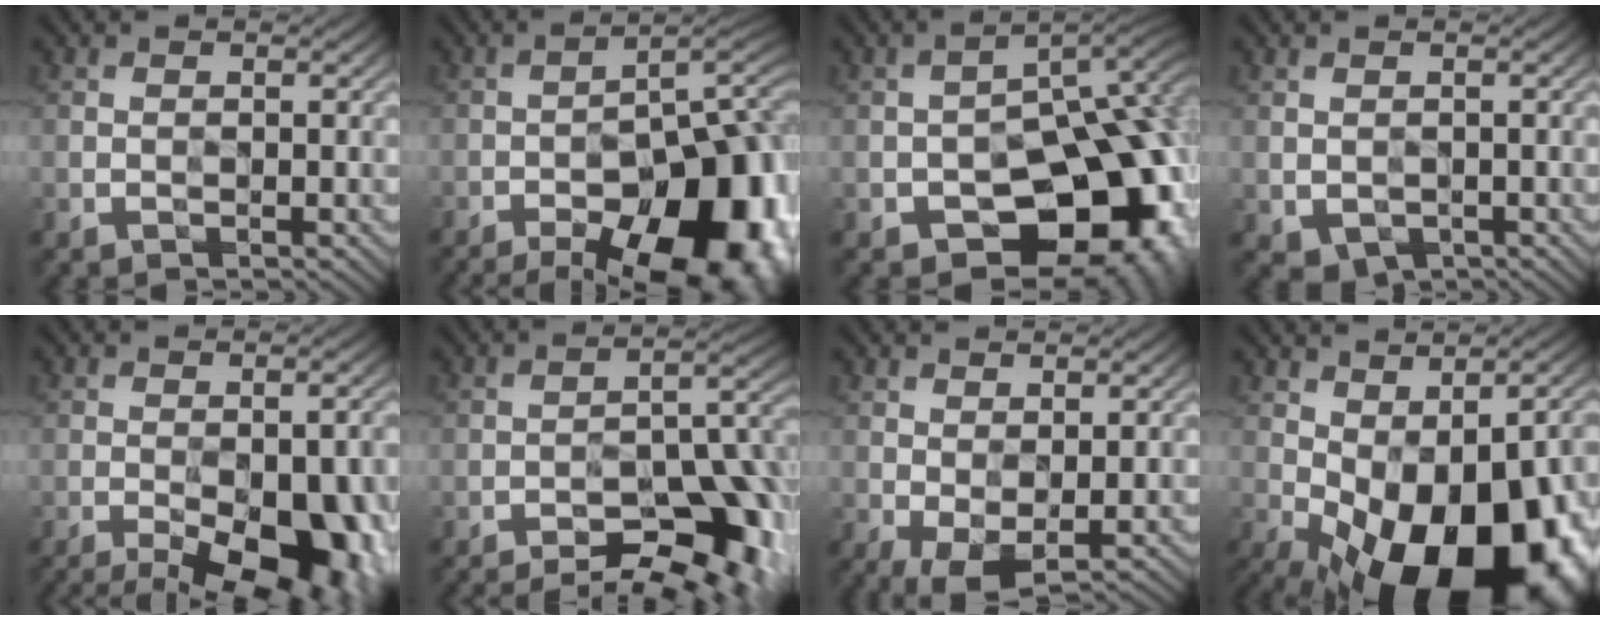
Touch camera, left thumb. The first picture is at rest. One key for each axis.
{"total": 20.9, "fx": -12.3, "fy": 8.7, "fz": 14.4, "tx": -0.150, "ty": -0.002, "tz": -0.153}
{"total": 17.2, "fx": -7.3, "fy": 10.5, "fz": 11.5, "tx": -0.115, "ty": -0.005, "tz": -0.084}
{"total": 2.7, "fx": -0.8, "fy": 2.2, "fz": 1.2, "tx": -0.013, "ty": -0.011, "tz": -0.010}
{"total": 18.4, "fx": -9.8, "fy": 8.6, "fz": 12.9, "tx": -0.146, "ty": -0.016, "tz": -0.108}
{"total": 15.6, "fx": -11.1, "fy": 5.3, "fz": 9.6, "tx": -0.101, "ty": 0.010, "tz": -0.146}
{"total": 4.8, "fx": -0.8, "fy": 2.7, "fz": 3.9, "tx": -0.086, "ty": -0.001, "tz": -0.017}
{"total": 20.6, "fx": -7.8, "fy": 11.7, "fz": 15.1, "tx": -0.204, "ty": -0.044, "tz": -0.074}